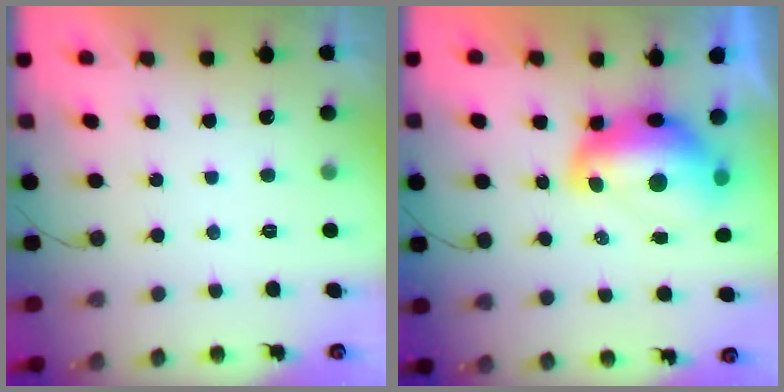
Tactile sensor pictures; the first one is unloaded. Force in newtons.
{"total": 14.5, "press": 14.4, "slide": 1.2}